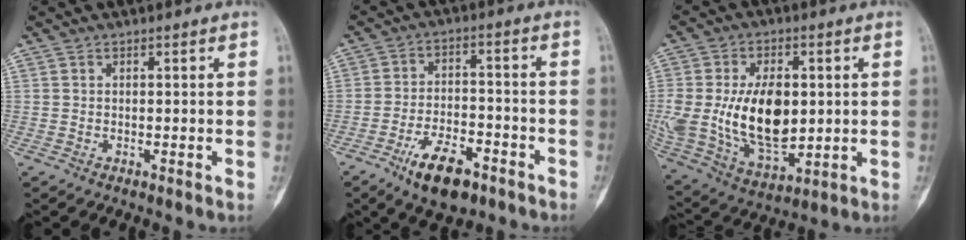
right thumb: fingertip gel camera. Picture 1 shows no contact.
{"total": 10.9, "force": [-6.4, 5.0, 7.2], "torque": [-0.112, 0.032, -0.104]}
{"total": 19.2, "force": [0.8, 11.3, 15.5], "torque": [-0.285, -0.017, 0.032]}